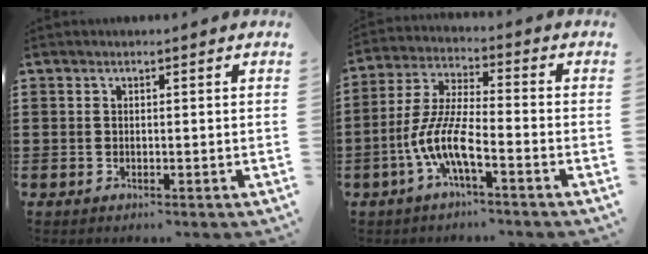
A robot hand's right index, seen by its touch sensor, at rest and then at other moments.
{"total": 8.4, "force": [-4.1, 1.7, 7.2], "torque": [-0.174, -0.015, -0.084]}